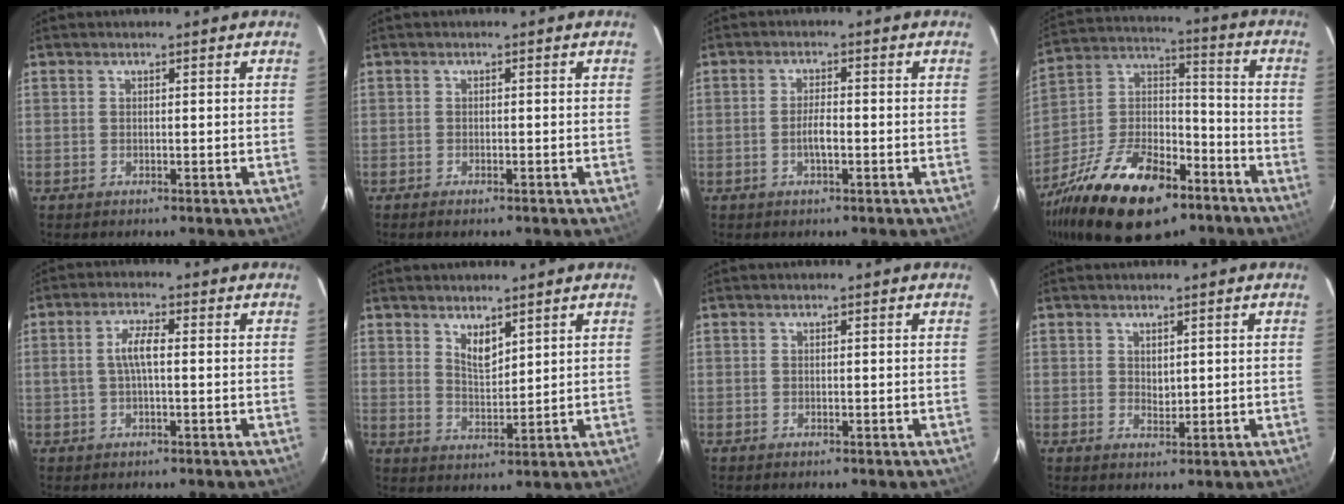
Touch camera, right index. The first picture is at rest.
{"total": 1.1, "force": [-0.9, 0.2, 0.6], "torque": [-0.013, -0.002, -0.017]}
{"total": 2.8, "force": [-1.0, 0.8, 2.5], "torque": [-0.046, -0.001, -0.017]}
{"total": 24.0, "force": [-14.1, 12.1, 15.2], "torque": [-0.303, 0.007, -0.230]}
{"total": 4.1, "force": [0.0, 1.1, 4.0], "torque": [-0.078, 0.007, 0.002]}
{"total": 4.1, "force": [3.0, 1.5, 2.4], "torque": [-0.040, -0.003, 0.054]}
{"total": 0.0}
{"total": 1.5, "force": [0.9, 1.0, 0.7], "torque": [-0.008, 0.001, 0.018]}